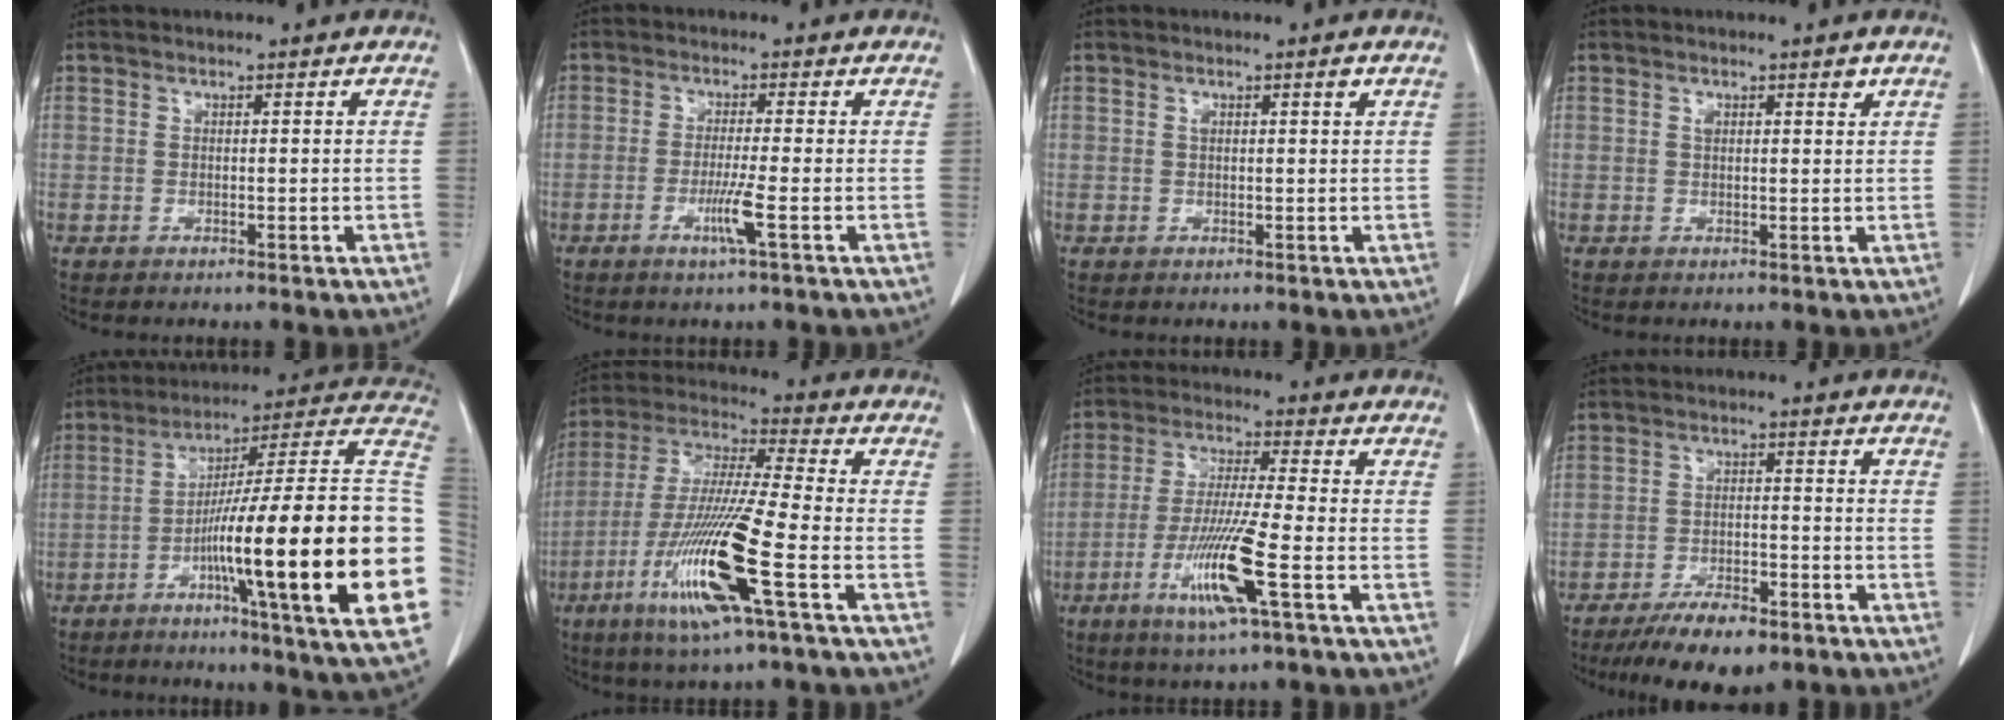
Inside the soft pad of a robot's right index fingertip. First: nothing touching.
{"total": 3.9, "force": [-1.4, -0.7, 3.5], "torque": [-0.071, -0.009, -0.029]}
{"total": 1.4, "force": [0.7, 0.3, 1.2], "torque": [-0.021, 0.009, 0.014]}
{"total": 1.7, "force": [1.0, 0.7, 1.2], "torque": [-0.018, 0.007, 0.016]}
{"total": 29.5, "force": [-5.5, 0.5, 29.0], "torque": [-0.337, 0.000, -0.100]}
{"total": 16.3, "force": [-6.4, -0.2, 15.0], "torque": [-0.312, -0.022, -0.122]}
{"total": 10.9, "force": [-4.3, -0.5, 10.1], "torque": [-0.200, -0.020, -0.083]}
{"total": 8.9, "force": [-6.5, 2.6, 5.4], "torque": [-0.088, -0.012, -0.108]}